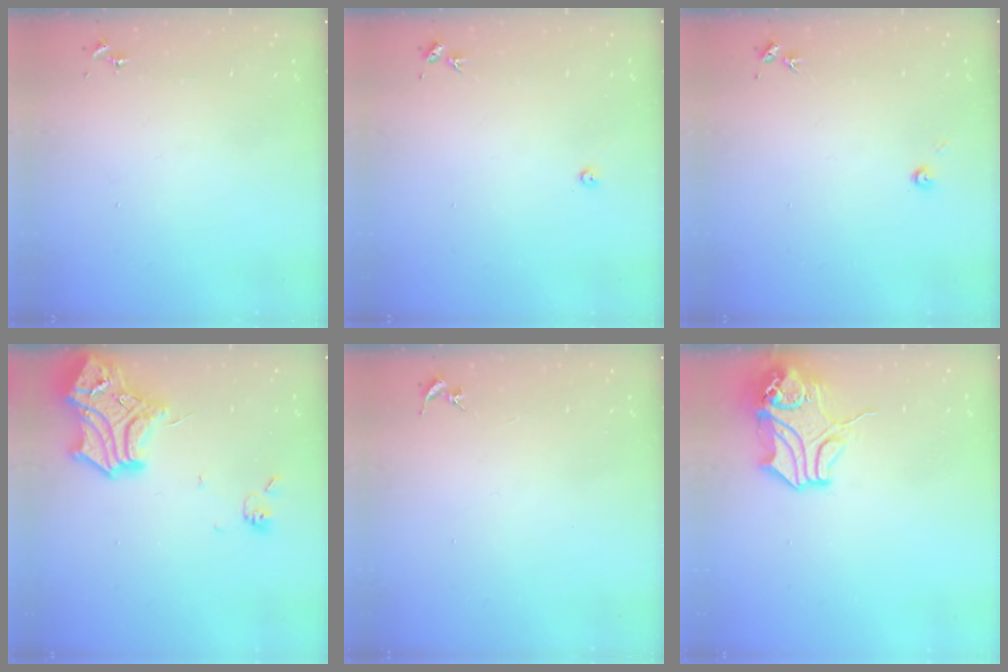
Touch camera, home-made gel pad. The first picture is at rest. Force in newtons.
{"total": 2.2, "press": 2.2, "slide": 0.3}
{"total": 3.9, "press": 3.9, "slide": 0.5}
{"total": 19.1, "press": 19.0, "slide": 1.6}
{"total": 0.0}
{"total": 13.8, "press": 13.7, "slide": 2.0}